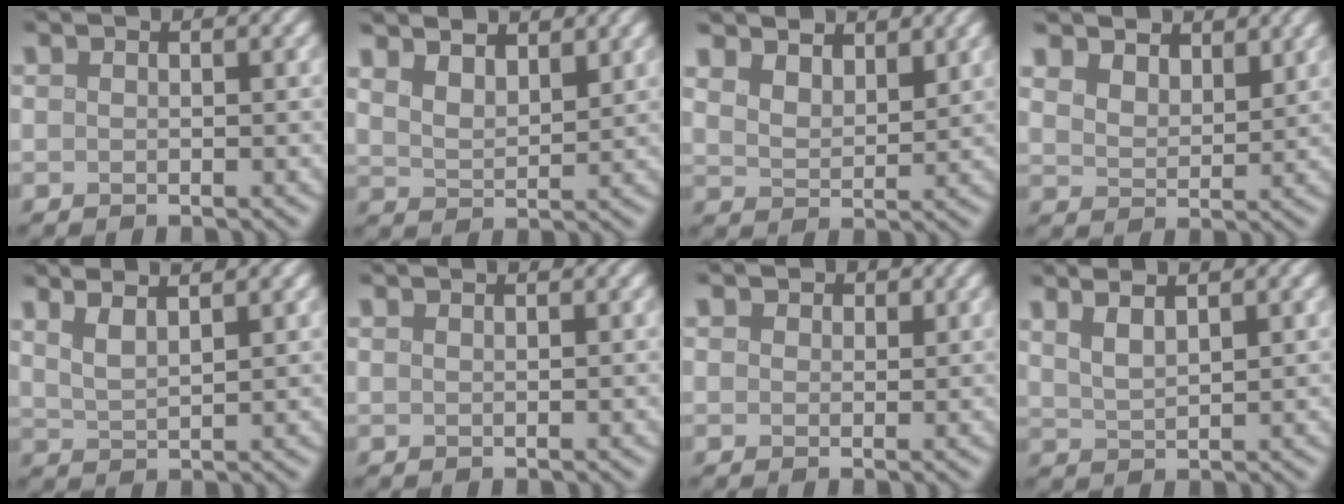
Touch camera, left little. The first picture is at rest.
{"total": 3.9, "force": [3.0, 1.6, 2.0], "torque": [-0.042, 0.008, 0.050]}
{"total": 4.0, "force": [3.3, 1.7, 1.5], "torque": [-0.041, 0.005, 0.053]}
{"total": 4.6, "force": [3.8, 2.1, 1.5], "torque": [-0.047, 0.000, 0.064]}
{"total": 2.6, "force": [1.6, 0.6, 1.9], "torque": [-0.043, 0.006, 0.035]}
{"total": 0.8, "force": [0.8, 0.2, 0.1], "torque": [0.002, 0.002, 0.005]}
{"total": 2.2, "force": [1.6, 1.4, 0.6], "torque": [-0.021, 0.010, 0.015]}
{"total": 2.2, "force": [1.3, 0.5, 1.7], "torque": [-0.042, 0.002, 0.034]}